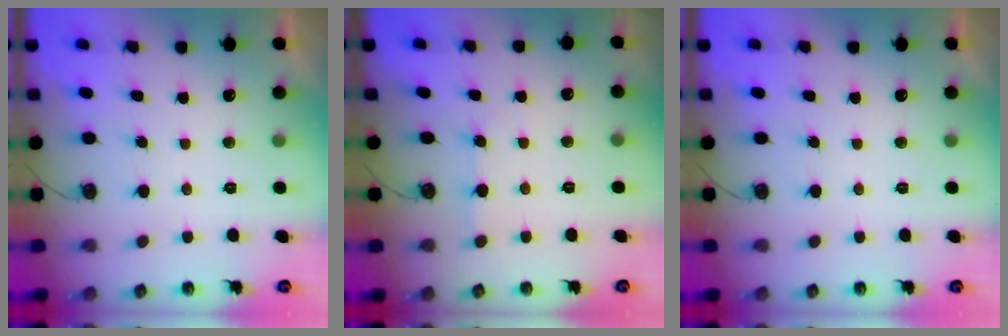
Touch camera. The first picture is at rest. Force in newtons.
{"total": 2.1, "press": 2.0, "slide": 0.3}
{"total": 0.0}